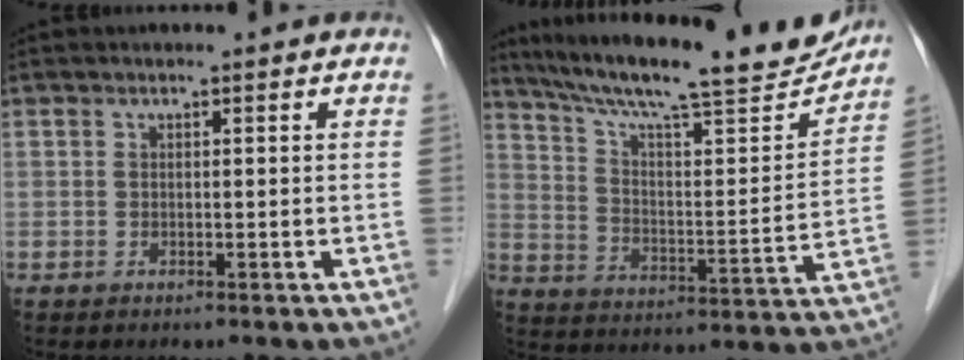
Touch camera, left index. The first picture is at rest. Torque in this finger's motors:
{"motor_torque": [-0.43, -0.97, 0.38, 0.11]}